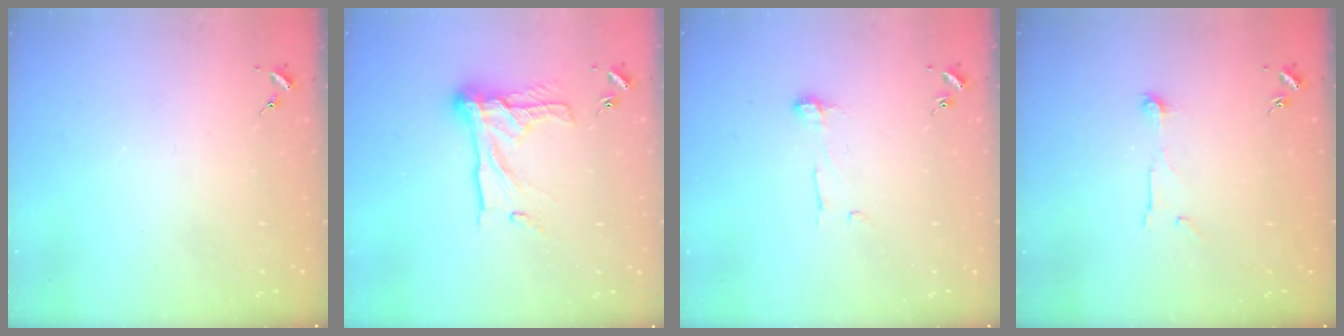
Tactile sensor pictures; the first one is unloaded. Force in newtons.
{"total": 15.7, "press": 15.6, "slide": 1.3}
{"total": 5.4, "press": 5.4, "slide": 0.3}
{"total": 5.4, "press": 5.4, "slide": 0.4}